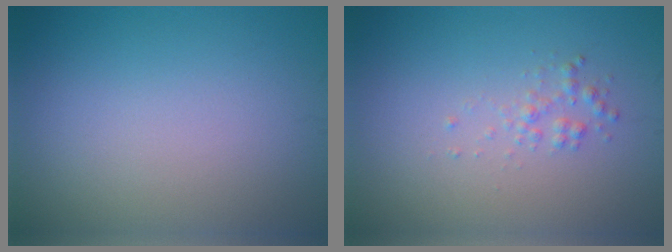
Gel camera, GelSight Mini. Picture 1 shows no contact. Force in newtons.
{"total": 1.2, "press": 1.2, "slide": 0.0}